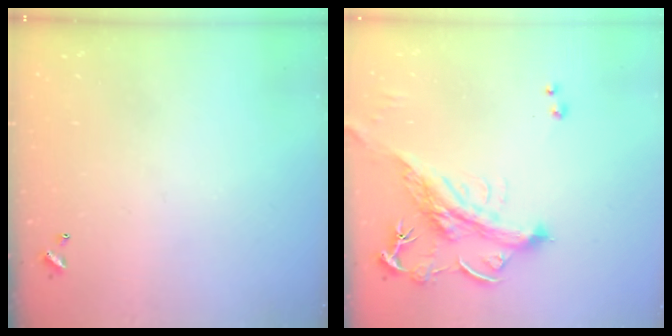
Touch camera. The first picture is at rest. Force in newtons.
{"total": 3.8, "press": 3.5, "slide": 1.4}